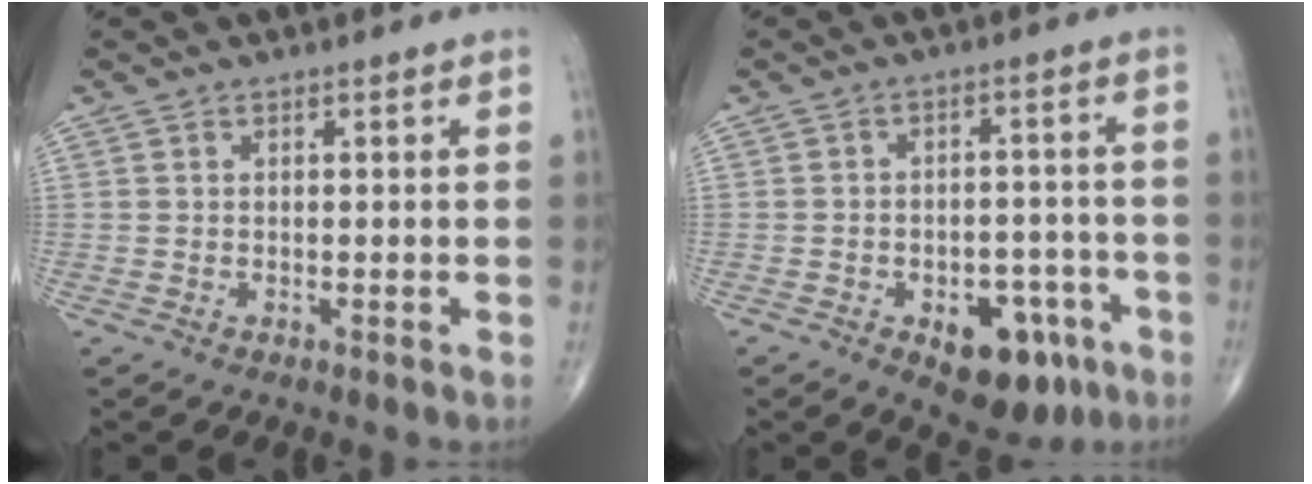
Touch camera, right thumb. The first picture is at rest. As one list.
[{"total": 11.9, "force": [-5.6, 6.9, 7.9], "torque": [-0.070, 0.035, -0.068]}]